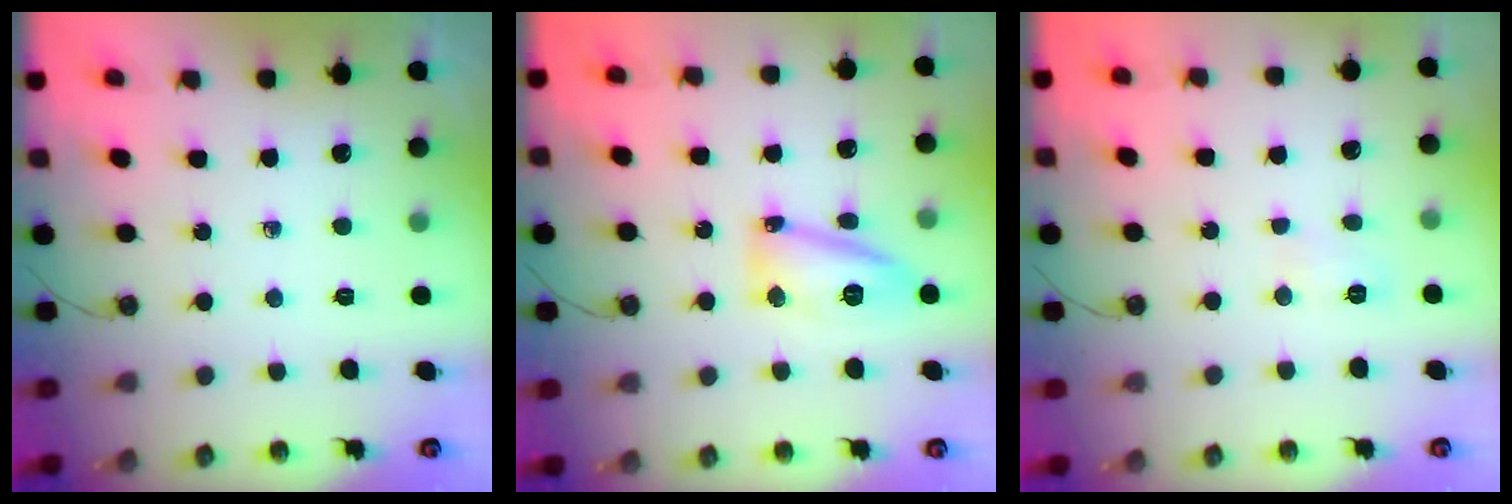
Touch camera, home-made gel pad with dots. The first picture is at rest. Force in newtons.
{"total": 13.5, "press": 13.4, "slide": 1.1}
{"total": 3.5, "press": 3.4, "slide": 1.0}